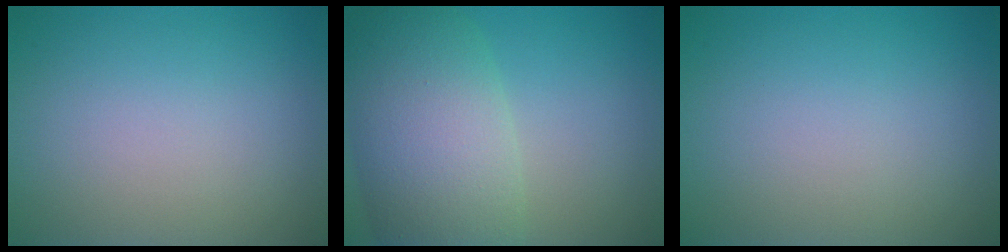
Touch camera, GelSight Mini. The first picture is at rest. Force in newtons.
{"total": 9.7, "press": 9.7, "slide": 0.4}
{"total": 0.0}